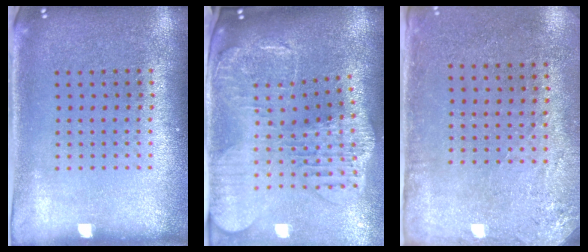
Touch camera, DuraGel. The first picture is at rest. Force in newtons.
{"total": 3.0, "press": 2.5, "slide": 1.6}
{"total": 2.8, "press": 2.3, "slide": 1.6}